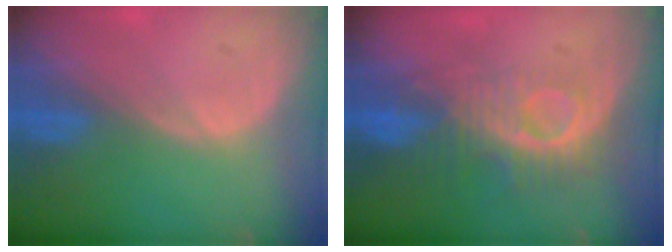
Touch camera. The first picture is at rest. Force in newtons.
{"total": 9.4, "press": 8.2, "slide": 4.5}